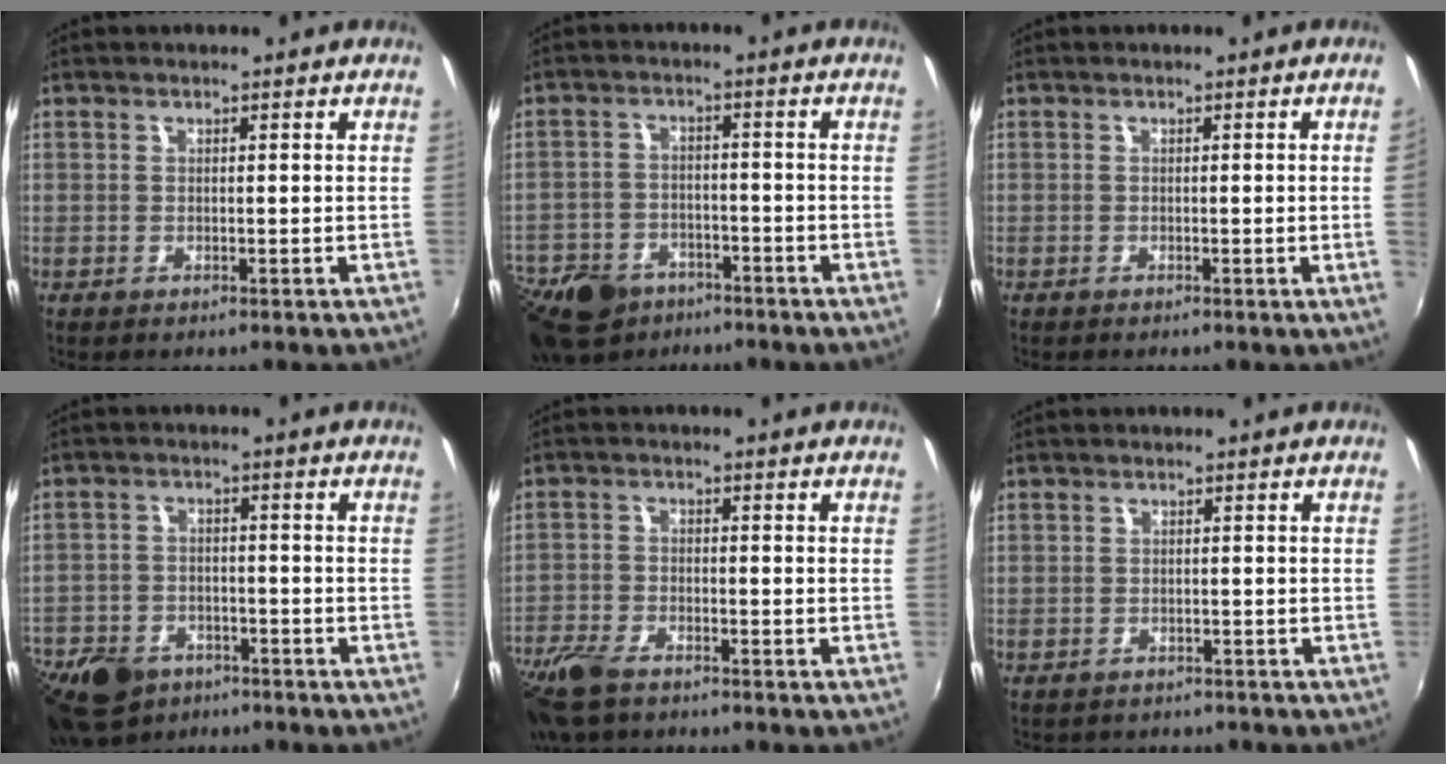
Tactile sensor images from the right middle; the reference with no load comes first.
{"total": 18.4, "force": [-11.9, 11.5, 8.1], "torque": [-0.224, -0.017, -0.190]}
{"total": 1.9, "force": [0.1, -1.2, 1.5], "torque": [-0.014, -0.015, 0.004]}
{"total": 17.7, "force": [-11.2, 11.1, 7.9], "torque": [-0.219, -0.022, -0.180]}
{"total": 10.5, "force": [-7.9, 4.4, 5.4], "torque": [-0.146, -0.028, -0.156]}
{"total": 2.3, "force": [-1.5, 1.7, 0.0], "torque": [-0.001, 0.008, -0.018]}